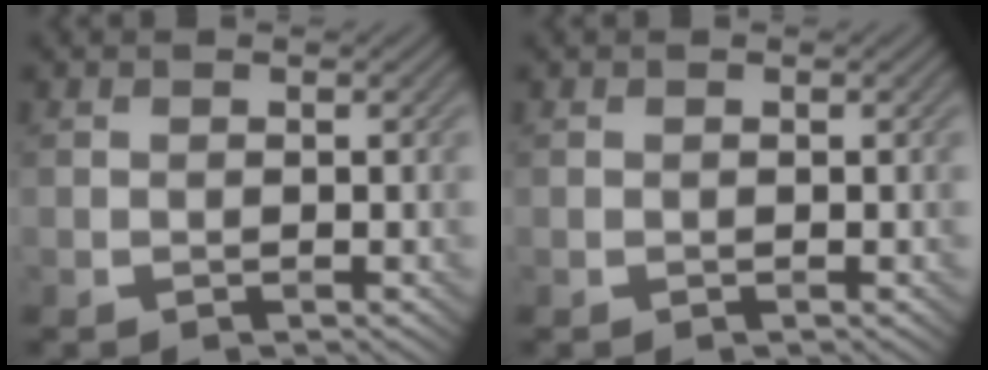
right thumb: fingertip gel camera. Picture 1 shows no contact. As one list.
[{"total": 0.0}]